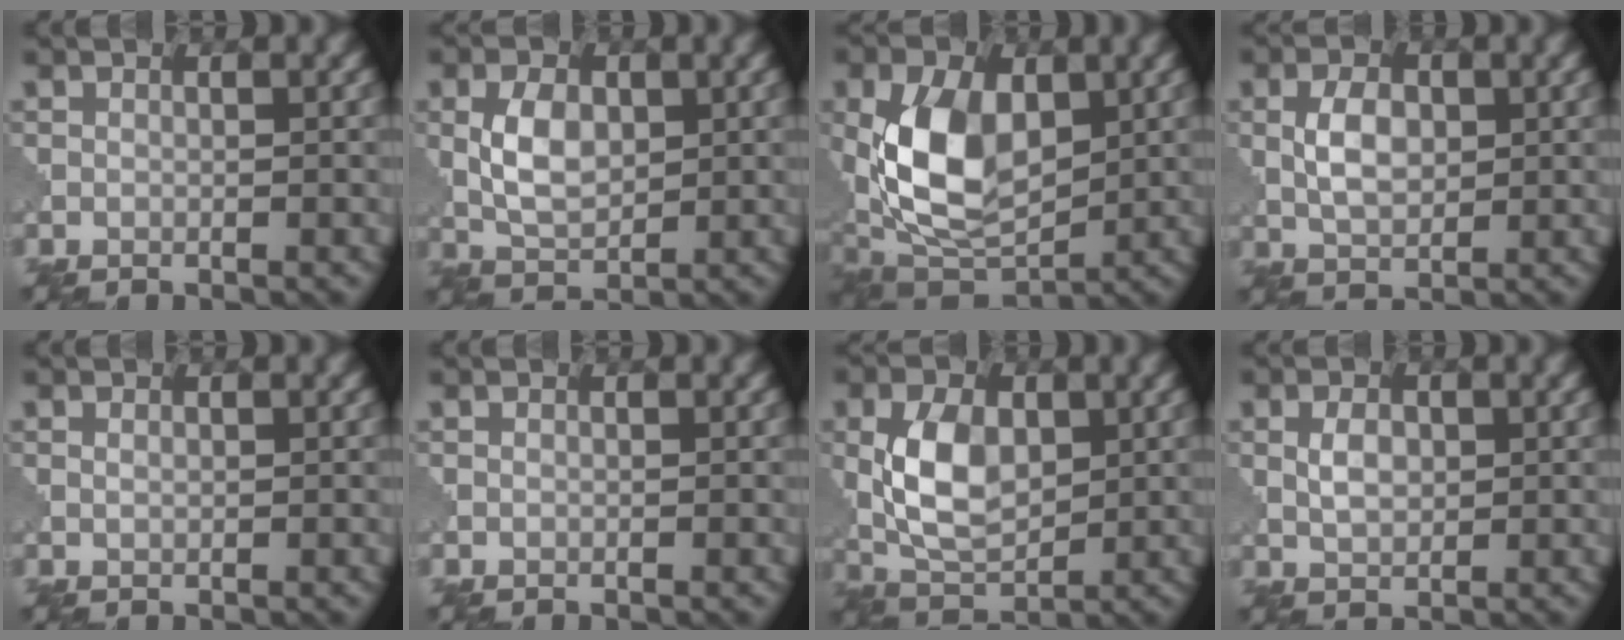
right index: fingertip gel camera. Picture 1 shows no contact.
{"total": 4.1, "force": [0.8, 2.6, 3.1], "torque": [-0.065, 0.000, 0.018]}
{"total": 9.7, "force": [1.1, 6.2, 7.4], "torque": [-0.157, -0.003, 0.020]}
{"total": 3.5, "force": [0.7, 2.2, 2.6], "torque": [-0.055, 0.000, 0.015]}
{"total": 0.6, "force": [0.4, 0.3, 0.3], "torque": [-0.005, -0.004, 0.012]}
{"total": 0.0}
{"total": 6.1, "force": [0.9, 3.9, 4.6], "torque": [-0.093, -0.001, 0.019]}
{"total": 2.1, "force": [0.7, 1.4, 1.5], "torque": [-0.030, 0.000, 0.014]}